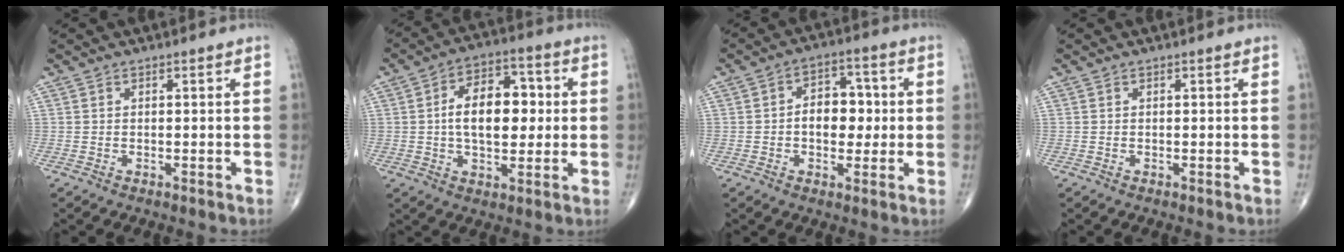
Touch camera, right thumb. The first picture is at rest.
{"total": 13.2, "force": [0.8, 7.6, 10.7], "torque": [-0.143, 0.019, 0.009]}
{"total": 8.5, "force": [-0.1, 5.7, 6.2], "torque": [-0.057, 0.019, -0.007]}
{"total": 0.0}